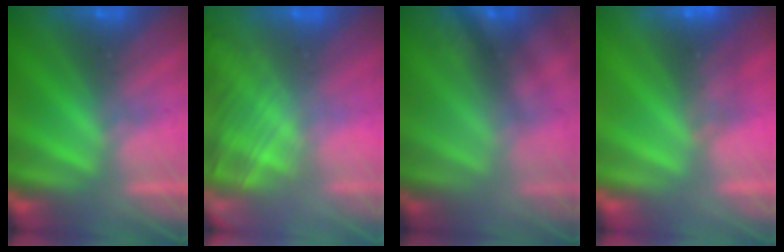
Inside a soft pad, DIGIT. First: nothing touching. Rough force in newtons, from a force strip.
{"total": 2.9}
{"total": 2.5}
{"total": 2.3}